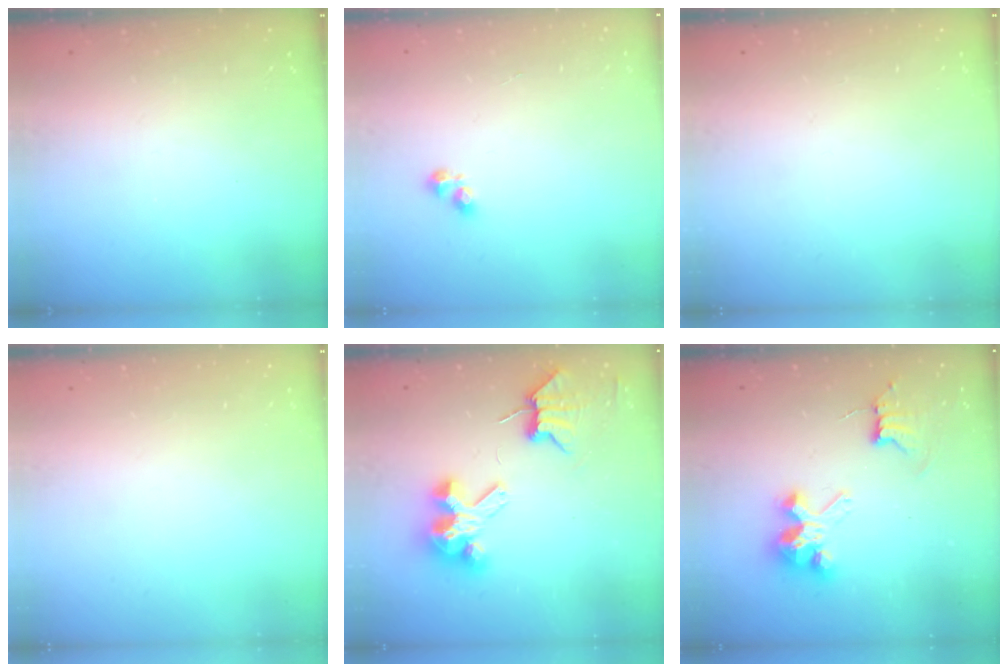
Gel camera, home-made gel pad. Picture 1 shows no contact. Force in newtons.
{"total": 2.7, "press": 2.6, "slide": 0.5}
{"total": 0.0}
{"total": 0.0}
{"total": 7.7, "press": 7.7, "slide": 1.0}
{"total": 8.4, "press": 8.4, "slide": 0.7}